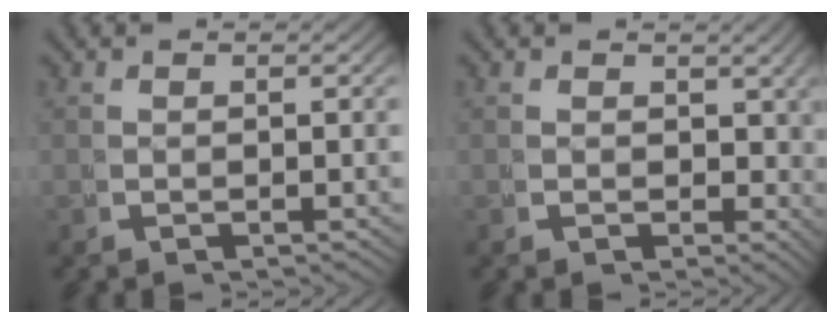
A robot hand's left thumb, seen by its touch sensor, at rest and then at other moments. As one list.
[{"total": 2.8, "force": [1.3, 2.0, 1.5], "torque": [-0.011, -0.013, 0.024]}]